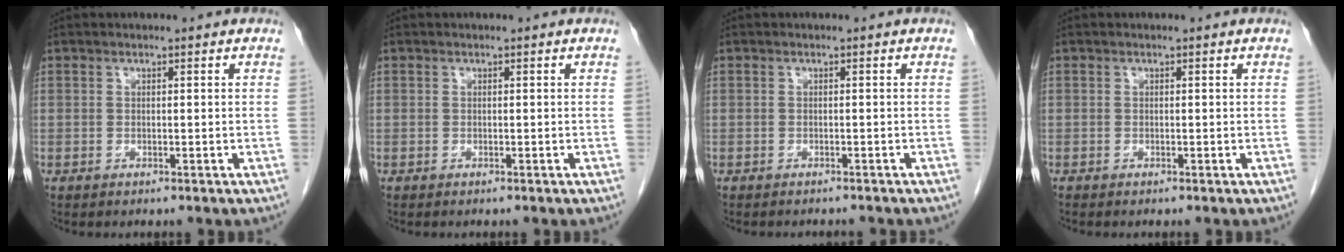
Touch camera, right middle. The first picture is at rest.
{"total": 0.0}
{"total": 3.7, "force": [-3.5, 0.6, 1.1], "torque": [-0.015, -0.006, -0.041]}
{"total": 0.0}